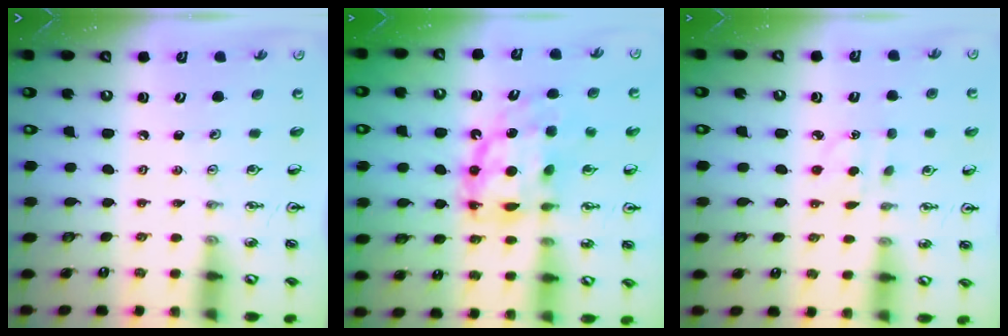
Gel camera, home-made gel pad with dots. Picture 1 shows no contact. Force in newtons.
{"total": 13.6, "press": 13.5, "slide": 1.4}
{"total": 2.6, "press": 2.6, "slide": 0.5}